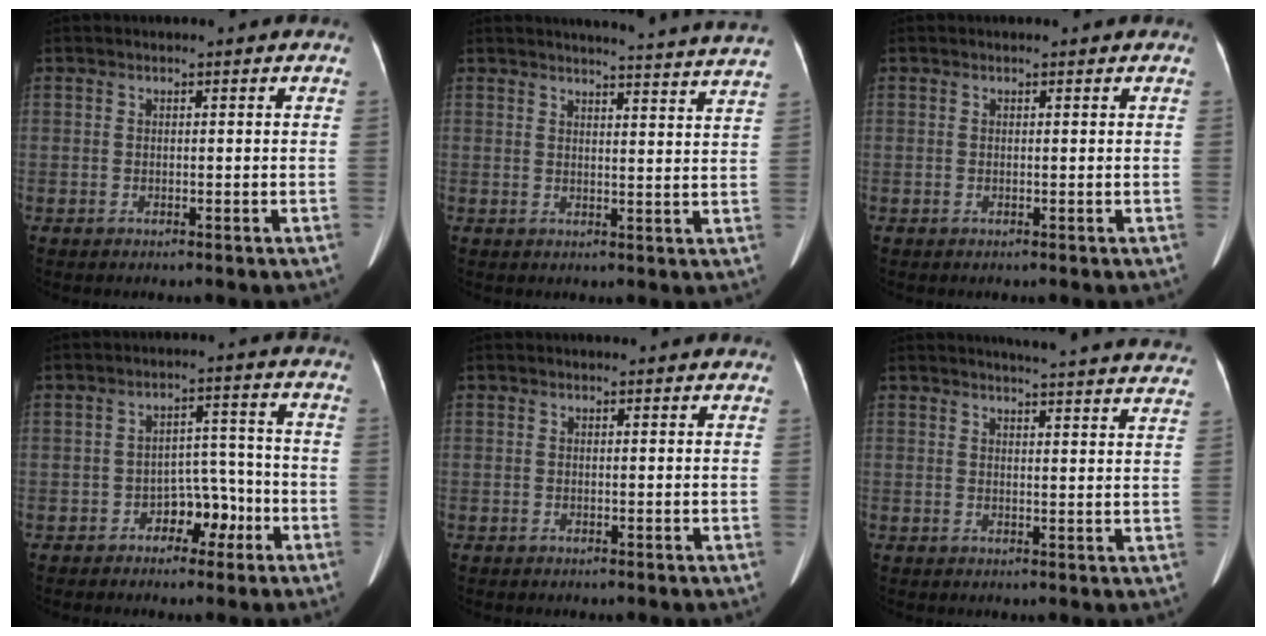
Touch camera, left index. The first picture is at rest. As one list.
[{"total": 16.6, "force": [16.0, -1.2, 4.3], "torque": [-0.057, -0.065, 0.174]}, {"total": 0.0}, {"total": 5.1, "force": [-2.9, 3.0, 3.0], "torque": [-0.037, 0.023, -0.044]}, {"total": 1.2, "force": [1.0, 0.6, 0.2], "torque": [-0.009, 0.012, 0.006]}, {"total": 20.6, "force": [19.8, 0.9, 5.8], "torque": [-0.067, -0.060, 0.218]}]